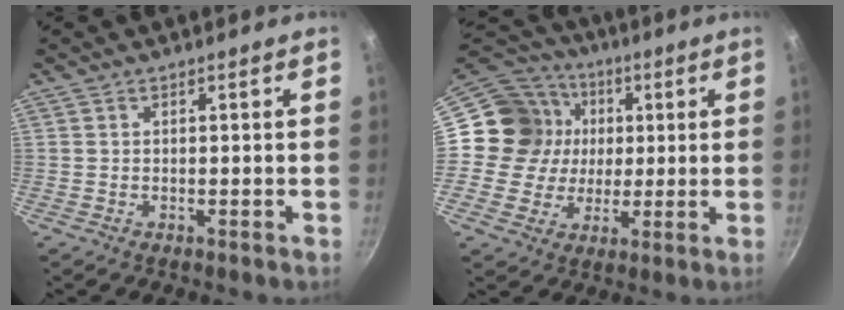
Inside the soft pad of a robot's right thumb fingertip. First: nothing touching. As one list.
[{"total": 15.2, "force": [1.4, 14.3, 5.0], "torque": [-0.061, 0.020, 0.011]}]